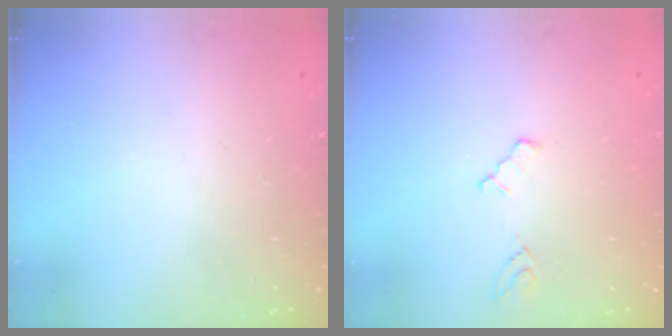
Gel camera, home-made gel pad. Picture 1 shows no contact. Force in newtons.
{"total": 3.3, "press": 3.3, "slide": 0.4}